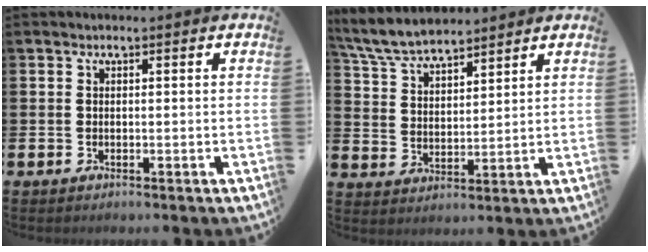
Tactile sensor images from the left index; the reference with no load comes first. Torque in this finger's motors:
{"motor_torque": [0.23, -0.56, 0.80, 0.11]}